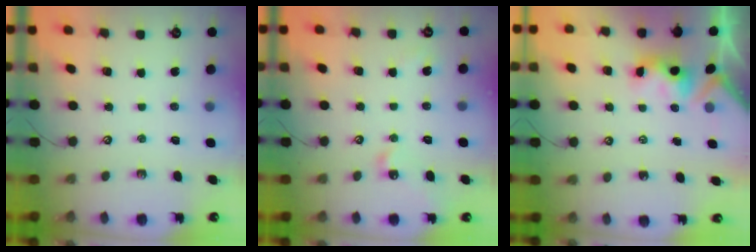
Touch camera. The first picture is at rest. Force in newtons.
{"total": 7.8, "press": 7.8, "slide": 0.6}
{"total": 3.1, "press": 3.0, "slide": 0.4}